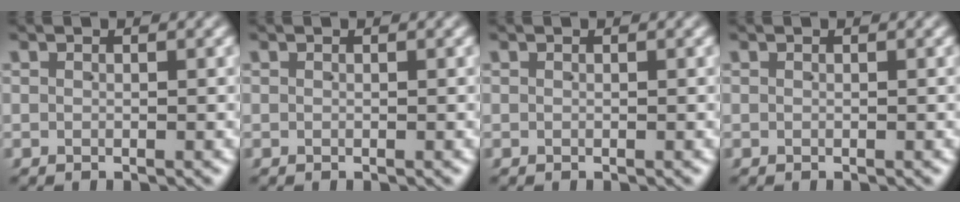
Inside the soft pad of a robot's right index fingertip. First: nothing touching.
{"total": 0.0}
{"total": 0.0}
{"total": 0.0}